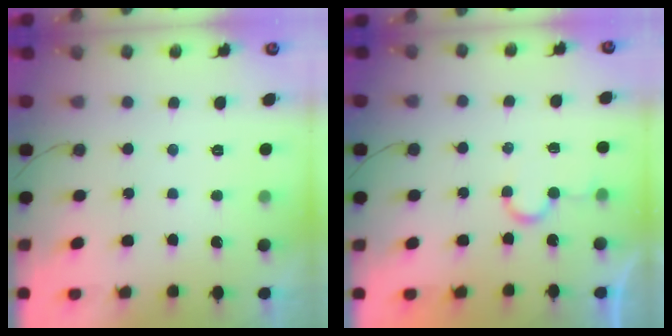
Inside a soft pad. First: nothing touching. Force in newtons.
{"total": 5.4, "press": 5.4, "slide": 0.4}